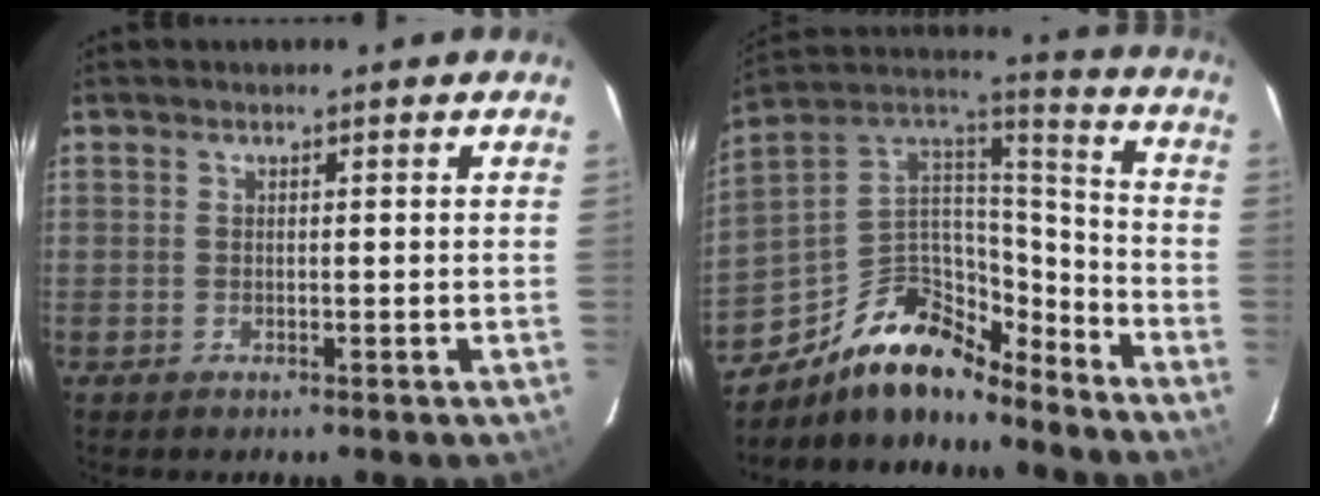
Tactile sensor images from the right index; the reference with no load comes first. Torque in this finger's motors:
{"motor_torque": [1.03, -1.11, 0.34, 0.02]}